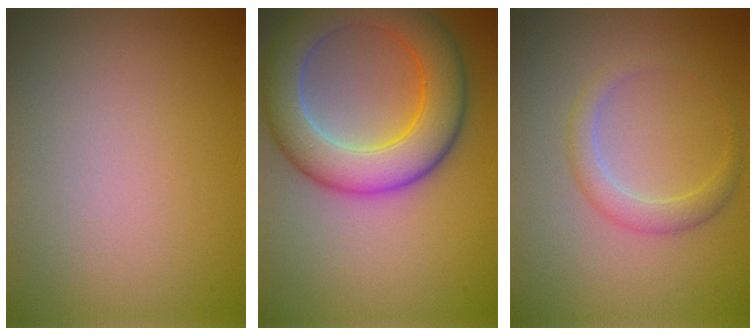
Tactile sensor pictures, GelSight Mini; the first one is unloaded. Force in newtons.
{"total": 8.3, "press": 8.2, "slide": 0.5}
{"total": 2.1, "press": 2.1, "slide": 0.1}